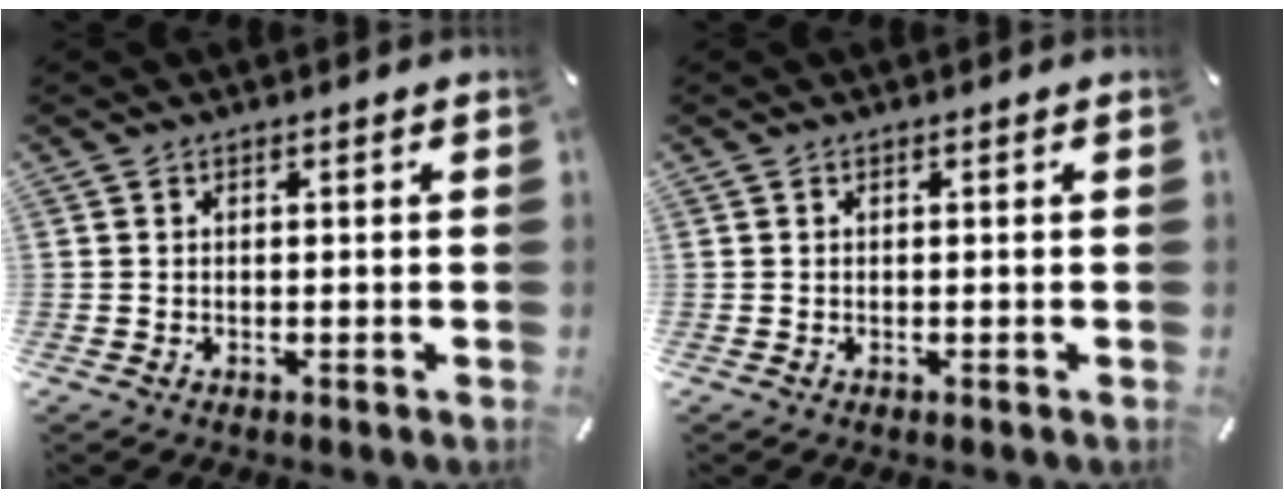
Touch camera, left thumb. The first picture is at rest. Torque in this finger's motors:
{"motor_torque": [0.00, 0.00, 0.00, 0.00, 0.00]}